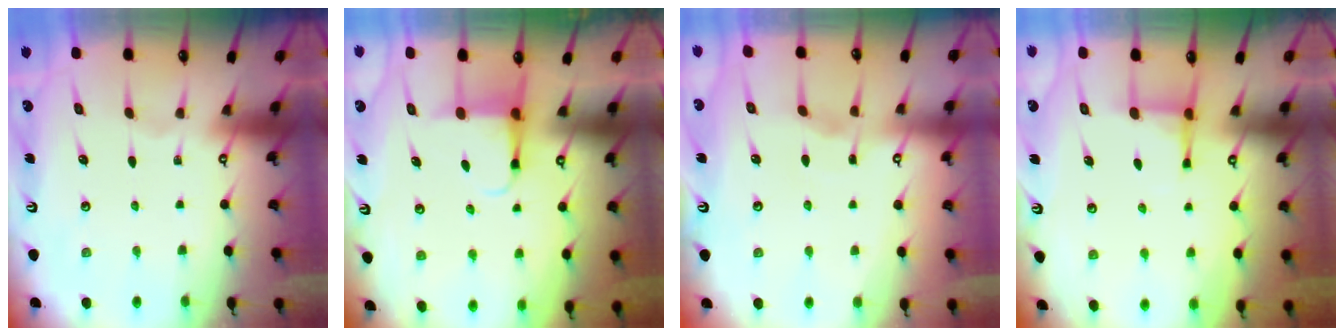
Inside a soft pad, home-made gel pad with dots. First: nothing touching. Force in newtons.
{"total": 3.9, "press": 3.9, "slide": 0.6}
{"total": 2.7, "press": 2.6, "slide": 0.4}
{"total": 3.7, "press": 3.6, "slide": 0.6}